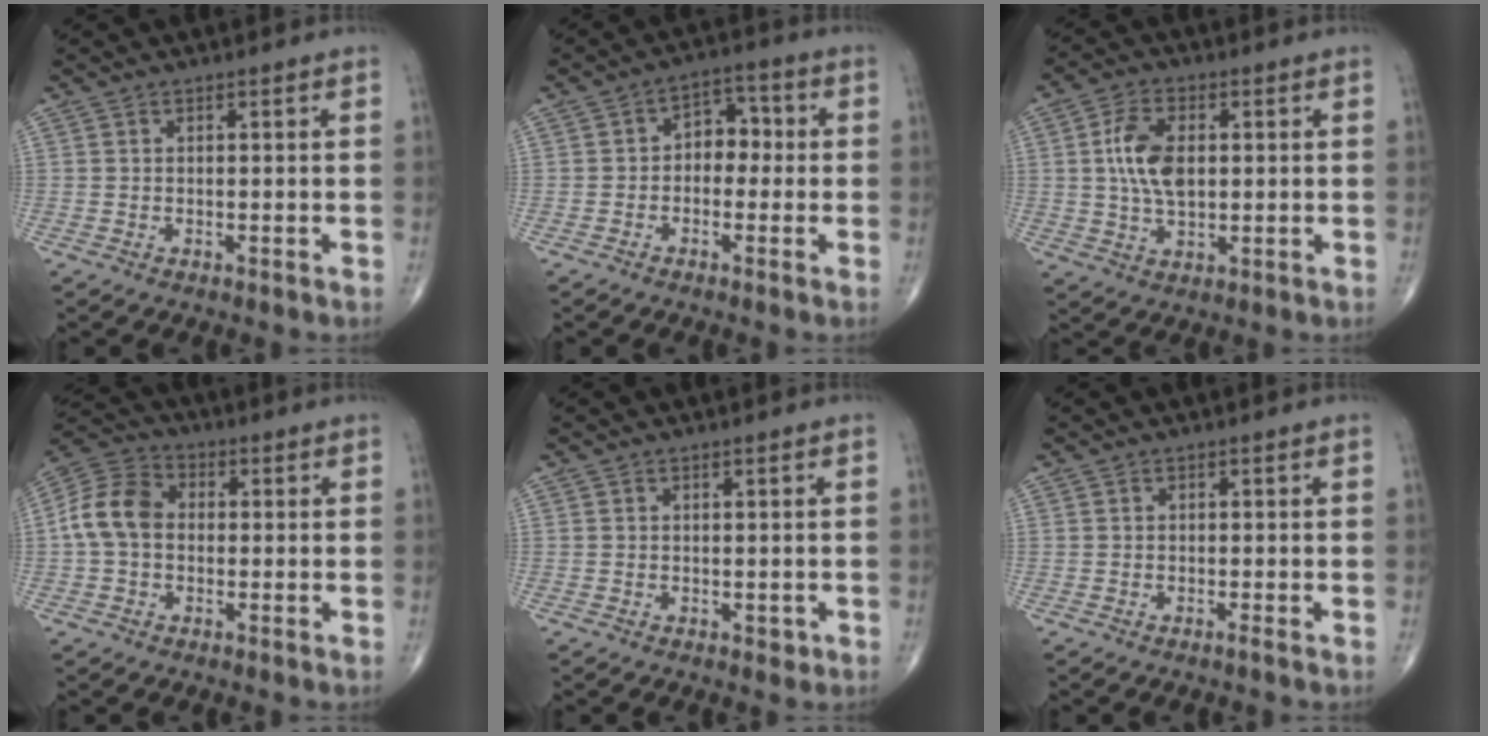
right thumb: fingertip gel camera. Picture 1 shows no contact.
{"total": 5.9, "force": [-0.5, 4.3, 4.0], "torque": [-0.025, 0.028, -0.024]}
{"total": 9.1, "force": [1.1, 5.2, 7.4], "torque": [-0.138, 0.000, 0.022]}
{"total": 9.7, "force": [-0.1, 7.3, 6.3], "torque": [-0.117, 0.031, -0.014]}
{"total": 1.0, "force": [-0.2, 0.7, 0.7], "torque": [-0.003, -0.001, -0.002]}
{"total": 0.6, "force": [-0.4, -0.1, 0.4], "torque": [-0.008, -0.001, -0.009]}